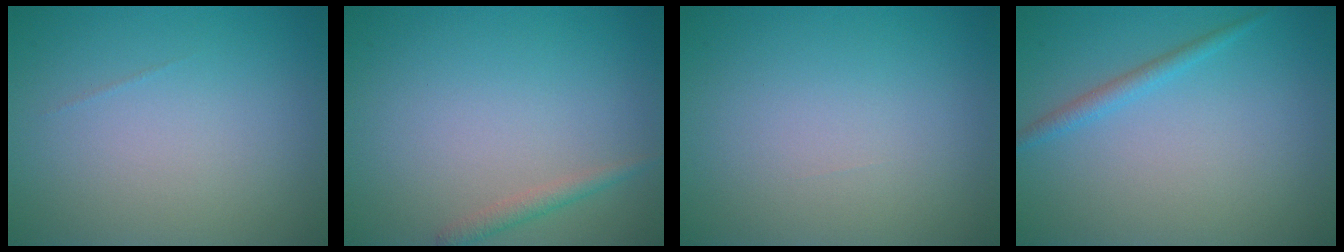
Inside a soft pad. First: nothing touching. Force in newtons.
{"total": 1.3, "press": 1.3, "slide": 0.1}
{"total": 0.0}
{"total": 1.4, "press": 1.4, "slide": 0.1}